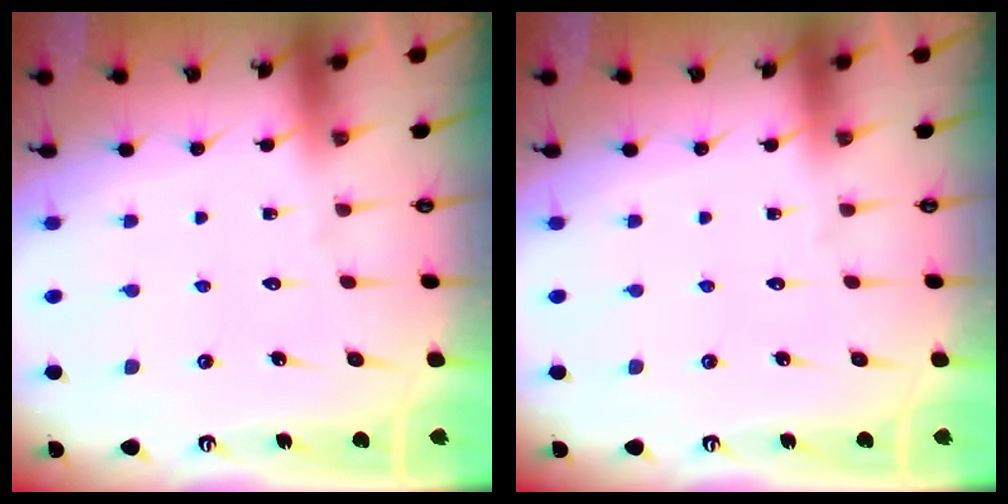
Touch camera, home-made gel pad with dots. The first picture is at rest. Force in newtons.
{"total": 0.0}